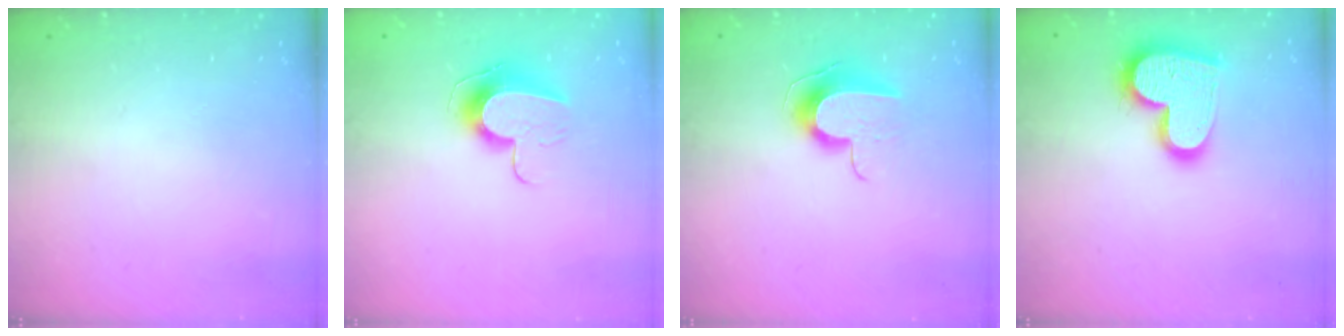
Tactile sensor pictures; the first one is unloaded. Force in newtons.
{"total": 10.1, "press": 10.1, "slide": 0.3}
{"total": 9.0, "press": 9.0, "slide": 0.5}
{"total": 17.9, "press": 17.9, "slide": 1.4}